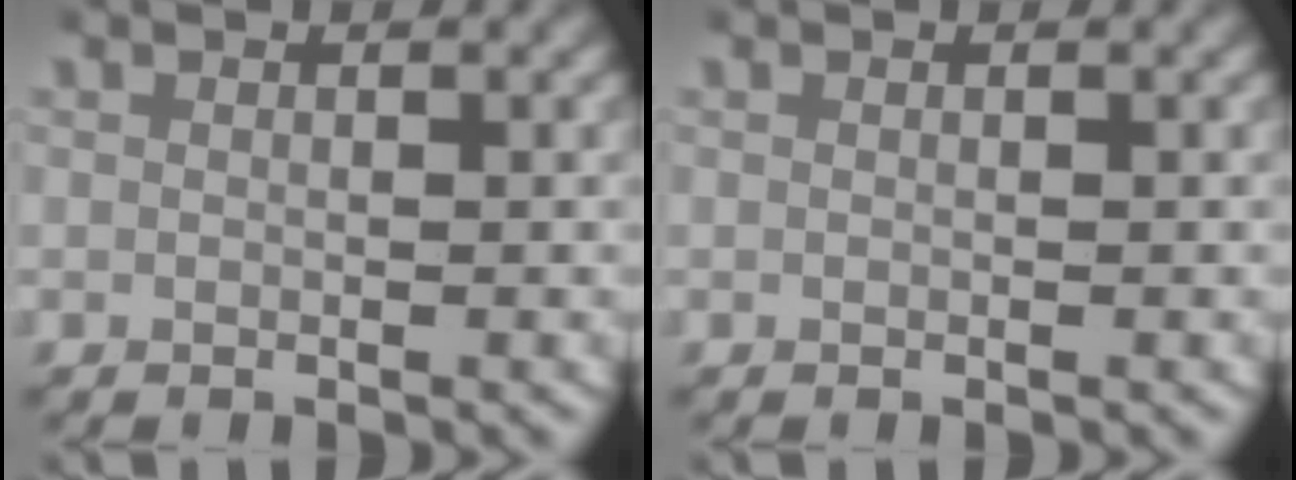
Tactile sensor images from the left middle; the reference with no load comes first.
{"total": 0.0}